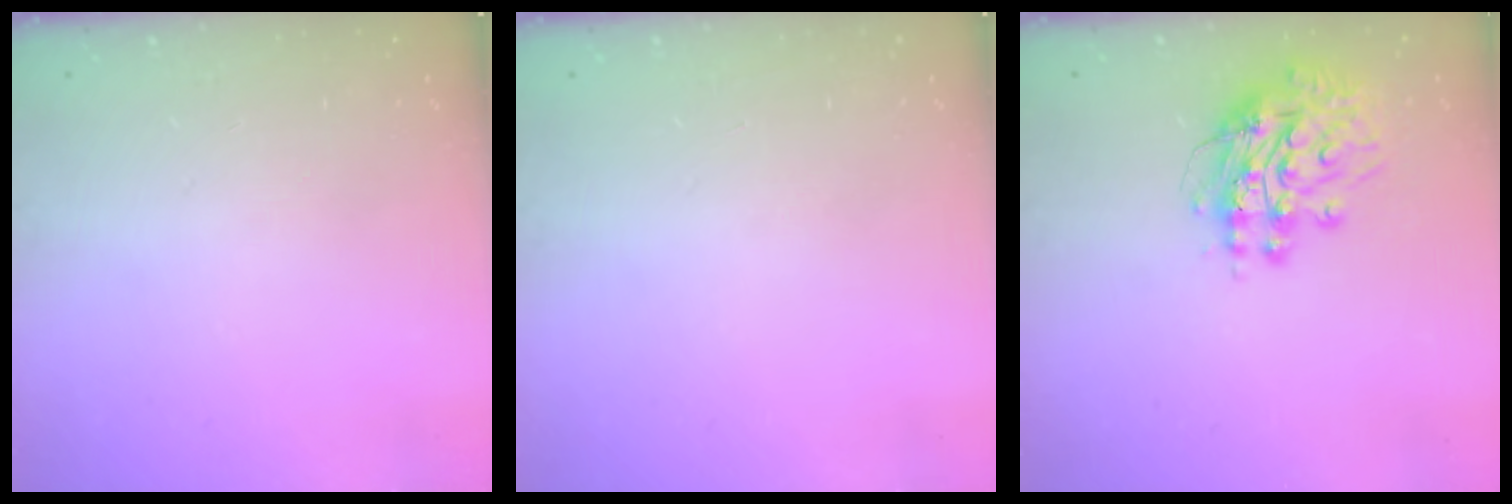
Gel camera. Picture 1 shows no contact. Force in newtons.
{"total": 0.0}
{"total": 12.5, "press": 12.4, "slide": 1.2}